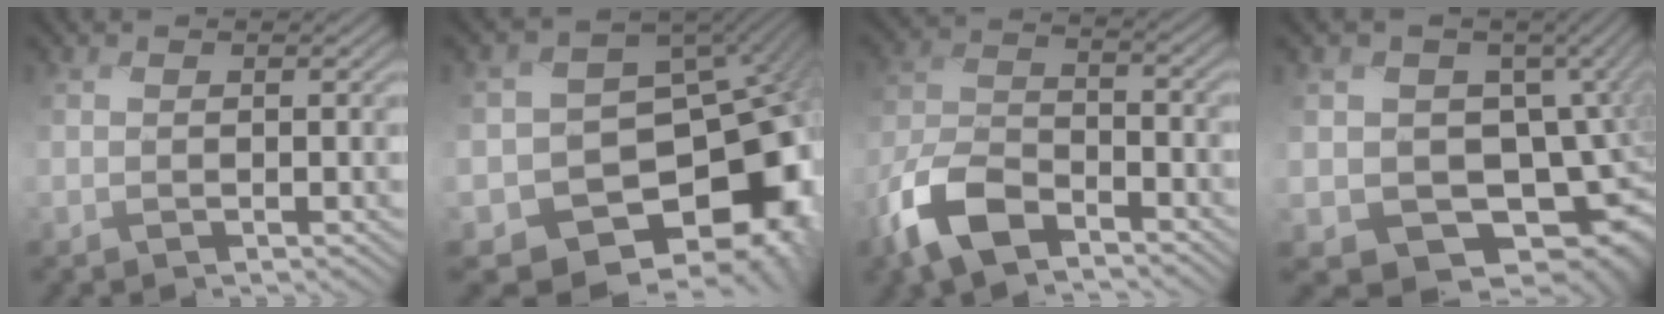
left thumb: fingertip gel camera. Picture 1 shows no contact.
{"total": 16.3, "force": [-6.2, 12.1, 9.0], "torque": [-0.117, -0.026, -0.058]}
{"total": 9.5, "force": [-6.6, 4.3, 5.3], "torque": [-0.118, -0.004, -0.150]}
{"total": 13.3, "force": [-1.5, 10.5, 8.1], "torque": [-0.116, -0.020, 0.000]}